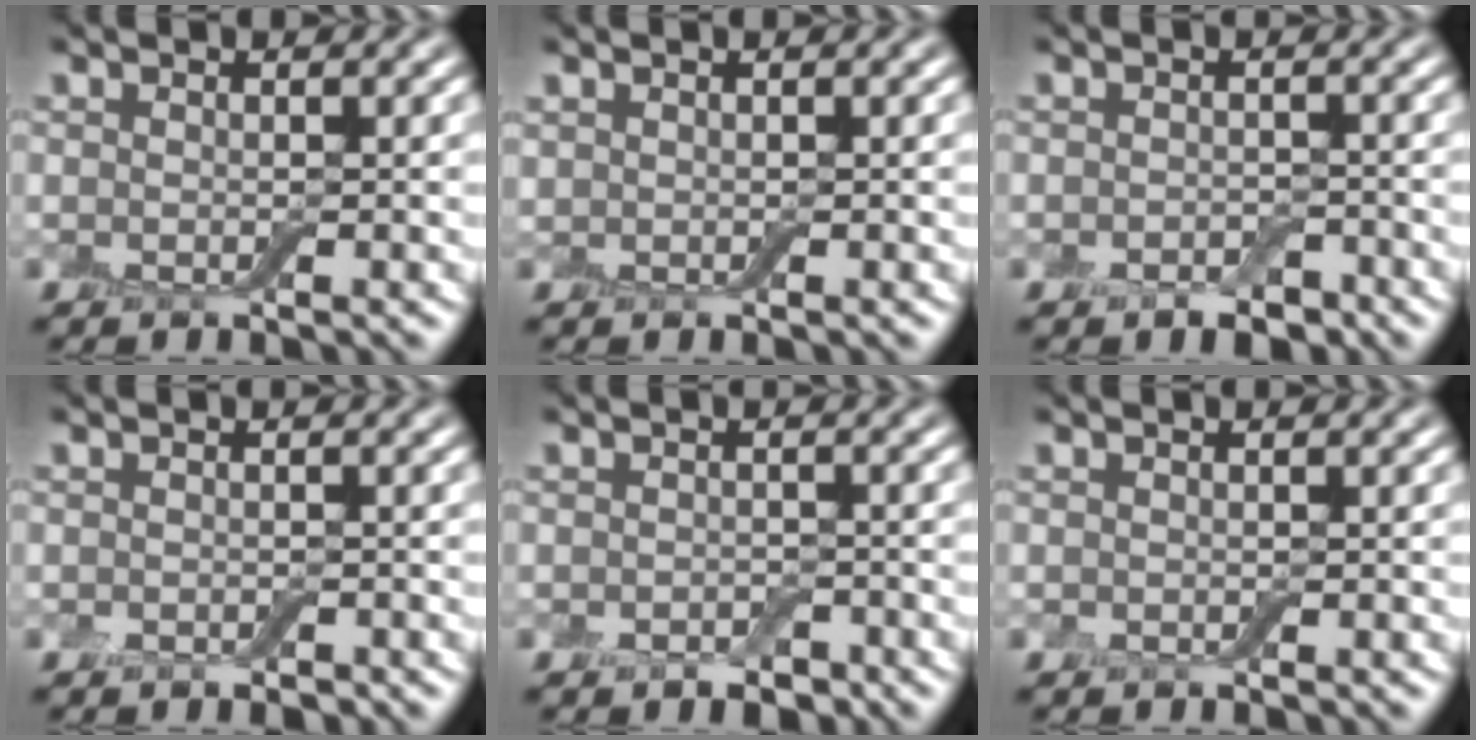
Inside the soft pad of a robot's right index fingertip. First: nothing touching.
{"total": 0.5, "force": [0.4, 0.3, 0.1], "torque": [-0.003, 0.004, 0.011]}
{"total": 2.1, "force": [-1.3, 1.2, 1.0], "torque": [-0.014, -0.001, -0.024]}
{"total": 0.8, "force": [-0.5, 0.4, 0.3], "torque": [-0.005, -0.002, -0.008]}
{"total": 1.7, "force": [-1.0, 1.1, 0.8], "torque": [-0.012, -0.003, -0.020]}
{"total": 0.0}